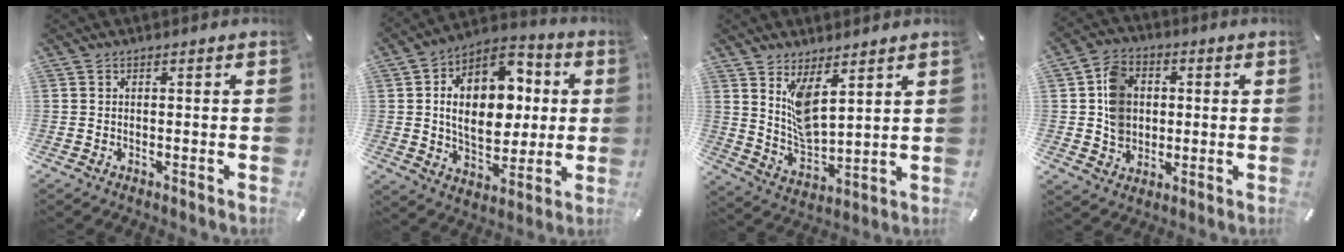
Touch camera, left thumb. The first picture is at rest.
{"total": 18.2, "force": [2.3, 12.9, 12.6], "torque": [-0.201, -0.004, 0.042]}
{"total": 9.1, "force": [5.6, 4.3, 5.7], "torque": [-0.117, -0.029, 0.105]}
{"total": 9.3, "force": [0.6, 8.1, 4.4], "torque": [-0.077, 0.013, 0.016]}